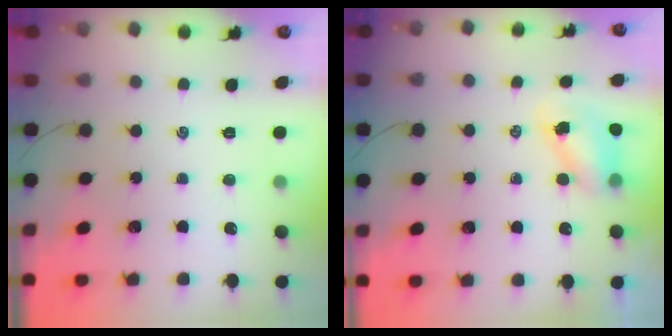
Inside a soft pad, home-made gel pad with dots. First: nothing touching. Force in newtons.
{"total": 6.7, "press": 6.7, "slide": 0.9}